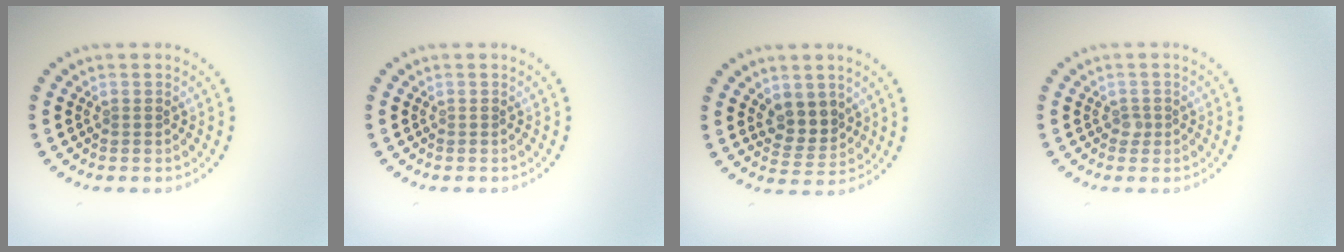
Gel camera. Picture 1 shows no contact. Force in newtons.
{"total": 0.0}
{"total": 2.9, "press": 2.5, "slide": 1.4}
{"total": 0.8, "press": 0.5, "slide": 0.6}